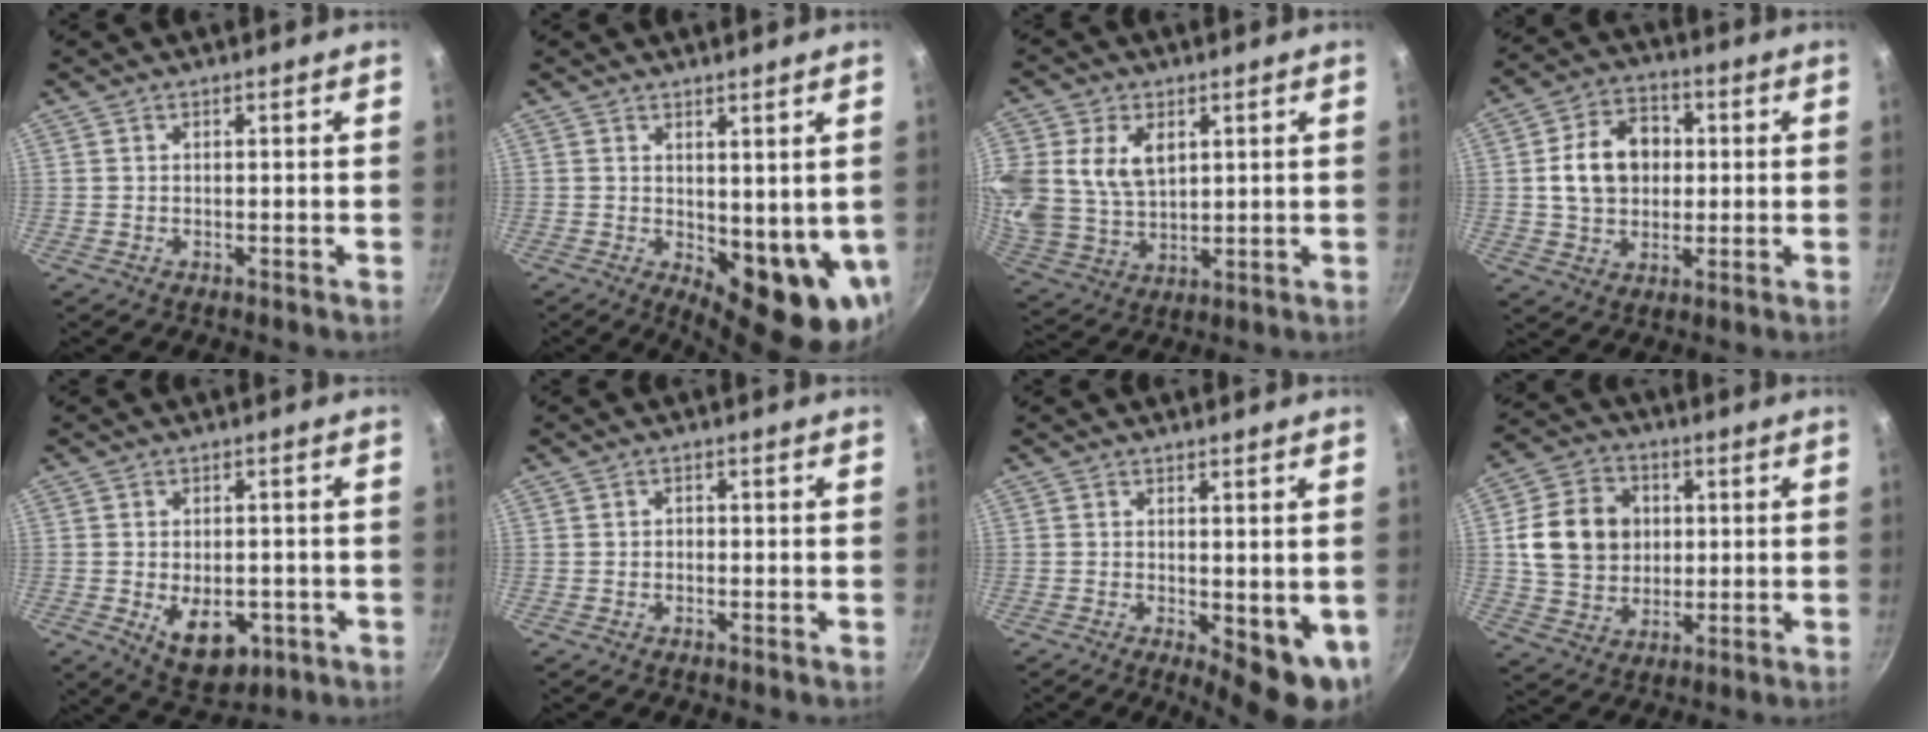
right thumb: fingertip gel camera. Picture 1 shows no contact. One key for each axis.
{"total": 11.3, "fx": 0.8, "fy": 5.1, "fz": 10.1, "tx": -0.107, "ty": -0.025, "tz": 0.026}
{"total": 15.6, "fx": 4.4, "fy": 11.1, "fz": 10.1, "tx": -0.219, "ty": -0.012, "tz": 0.094}
{"total": 12.2, "fx": 1.2, "fy": 9.4, "fz": 7.7, "tx": -0.101, "ty": 0.017, "tz": 0.014}
{"total": 9.6, "fx": -2.8, "fy": 5.9, "fz": 7.0, "tx": -0.075, "ty": 0.000, "tz": -0.023}
{"total": 1.1, "fx": -0.4, "fy": 0.9, "fz": 0.5, "tx": -0.006, "ty": 0.004, "tz": -0.010}
{"total": 8.8, "fx": -0.9, "fy": 3.4, "fz": 8.1, "tx": -0.083, "ty": -0.012, "tz": -0.003}
{"total": 13.8, "fx": 1.9, "fy": 11.5, "fz": 7.5, "tx": -0.108, "ty": 0.007, "tz": 0.031}